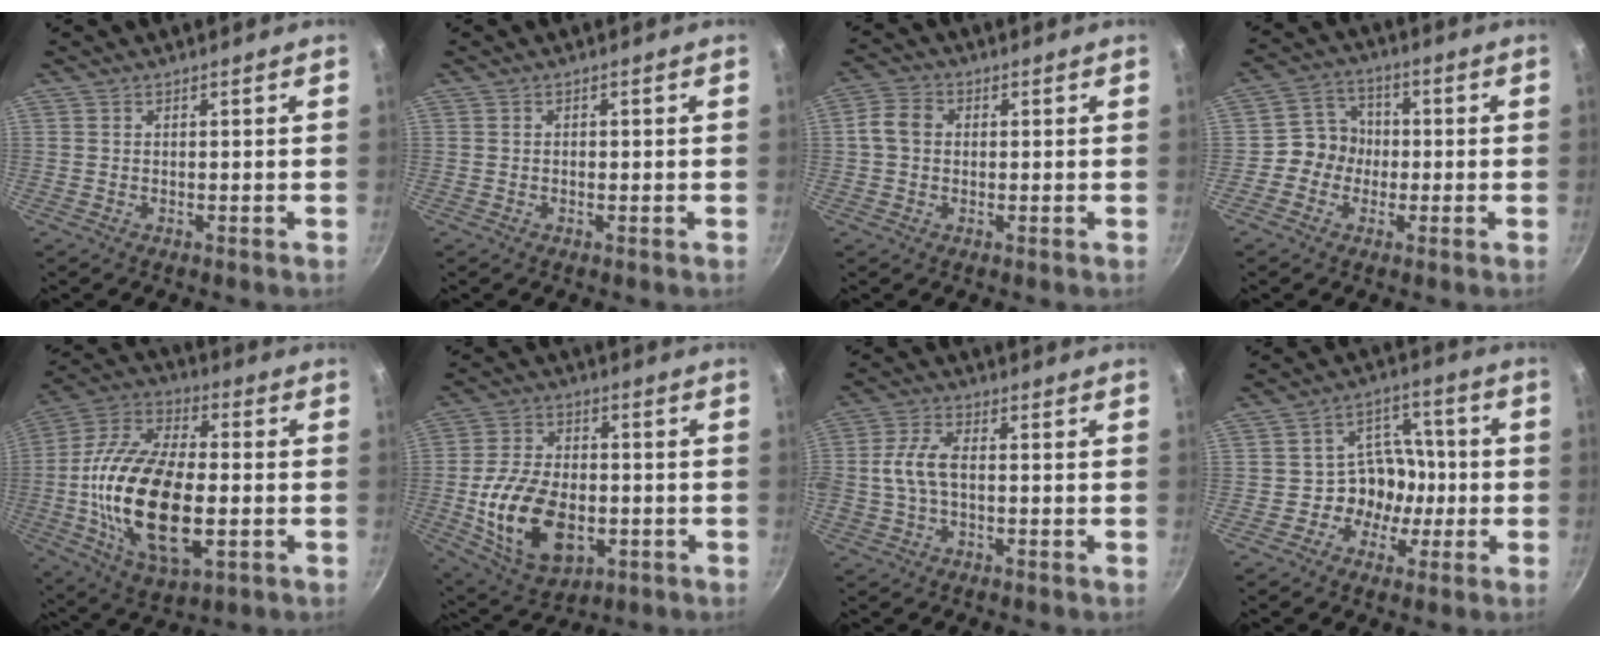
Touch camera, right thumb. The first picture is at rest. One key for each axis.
{"total": 0.6, "fx": -0.1, "fy": 0.4, "fz": 0.5, "tx": -0.006, "ty": 0.002, "tz": -0.002}
{"total": 5.2, "fx": 0.3, "fy": 4.1, "fz": 3.1, "tx": -0.057, "ty": 0.014, "tz": 0.000}
{"total": 7.4, "fx": -1.4, "fy": 6.8, "fz": 2.7, "tx": -0.012, "ty": 0.026, "tz": -0.039}
{"total": 24.8, "fx": -3.3, "fy": 12.3, "fz": 21.3, "tx": -0.419, "ty": 0.007, "tz": -0.051}
{"total": 17.7, "fx": -3.8, "fy": 11.0, "fz": 13.4, "tx": -0.223, "ty": 0.007, "tz": -0.052}
{"total": 6.8, "fx": -0.4, "fy": 3.8, "fz": 5.6, "tx": -0.128, "ty": 0.019, "tz": -0.011}
{"total": 9.7, "fx": -2.0, "fy": 8.1, "fz": 5.1, "tx": -0.031, "ty": 0.040, "tz": -0.041}